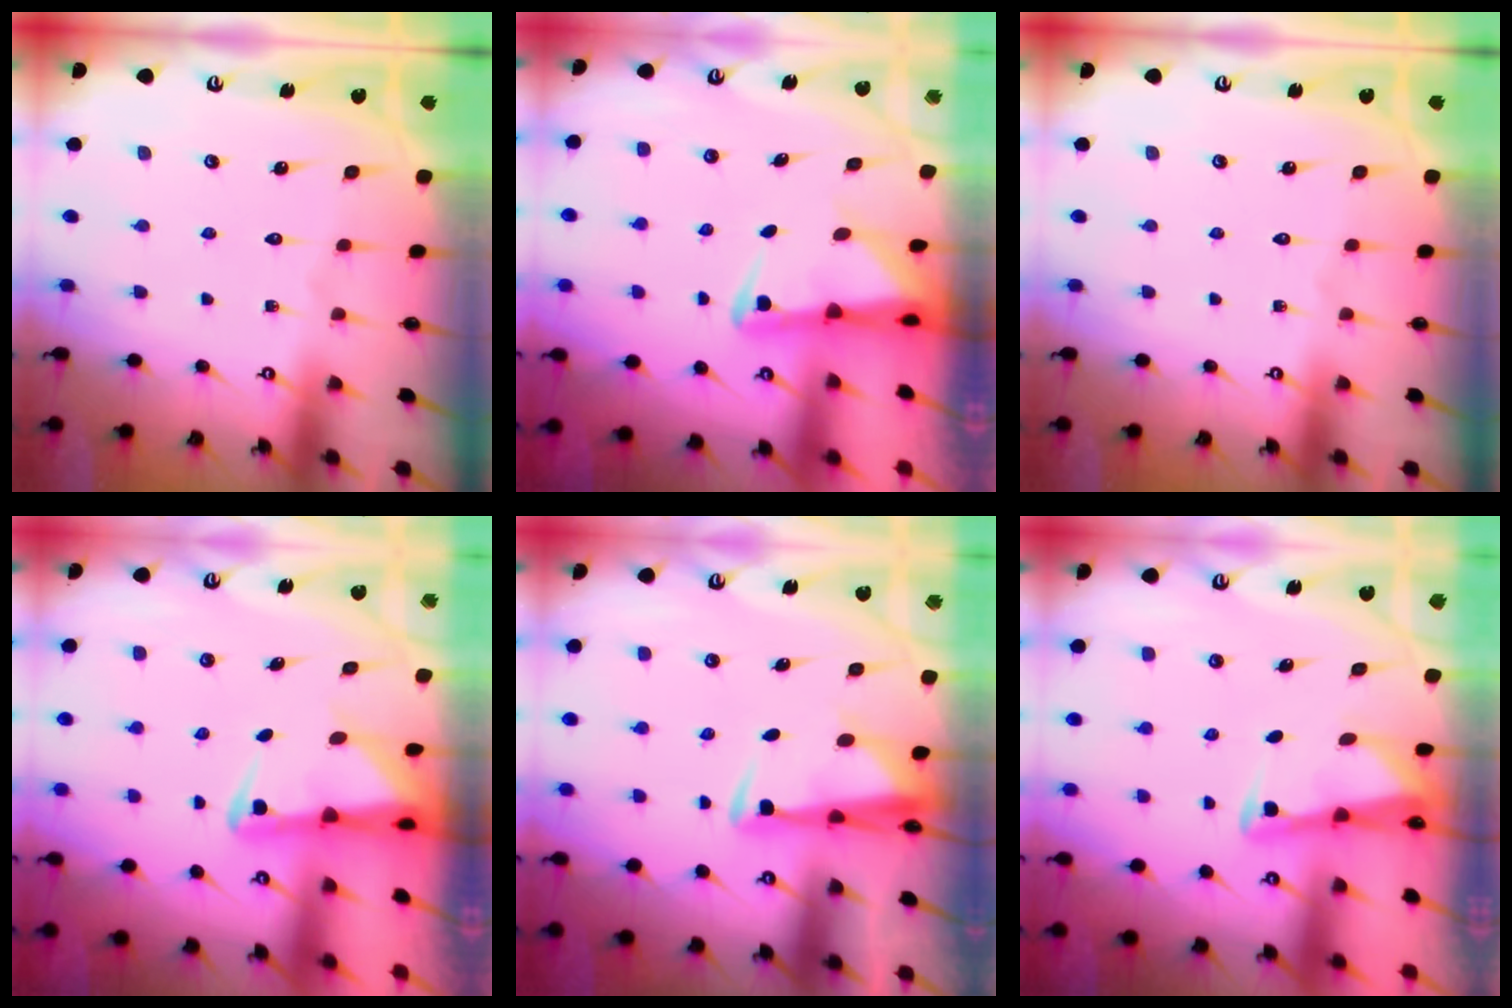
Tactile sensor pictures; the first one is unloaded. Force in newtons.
{"total": 2.5, "press": 2.4, "slide": 0.5}
{"total": 0.0}
{"total": 2.5, "press": 2.4, "slide": 0.5}
{"total": 3.3, "press": 3.3, "slide": 0.8}
{"total": 2.7, "press": 2.7, "slide": 0.2}